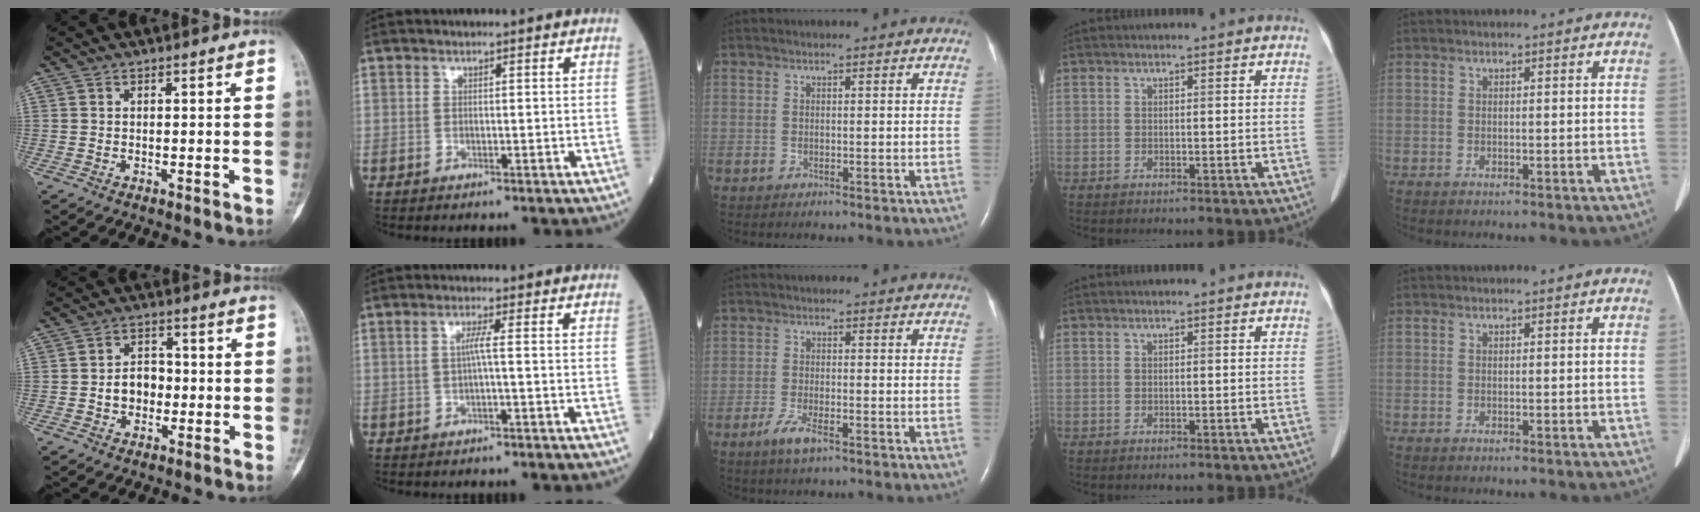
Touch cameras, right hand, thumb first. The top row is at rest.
{"thumb": {"total": 5.7, "force": [-1.1, 4.5, 3.4], "torque": [-0.029, 0.022, -0.023]}, "index": {"total": 2.3, "force": [-0.2, 0.2, 2.3], "torque": [-0.053, 0.003, -0.002]}, "middle": {"total": 3.5, "force": [-2.1, 0.7, 2.7], "torque": [-0.060, -0.005, -0.041]}}